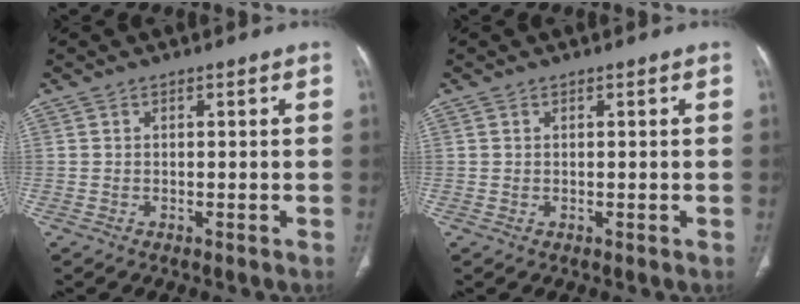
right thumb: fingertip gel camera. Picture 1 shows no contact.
{"total": 0.0}